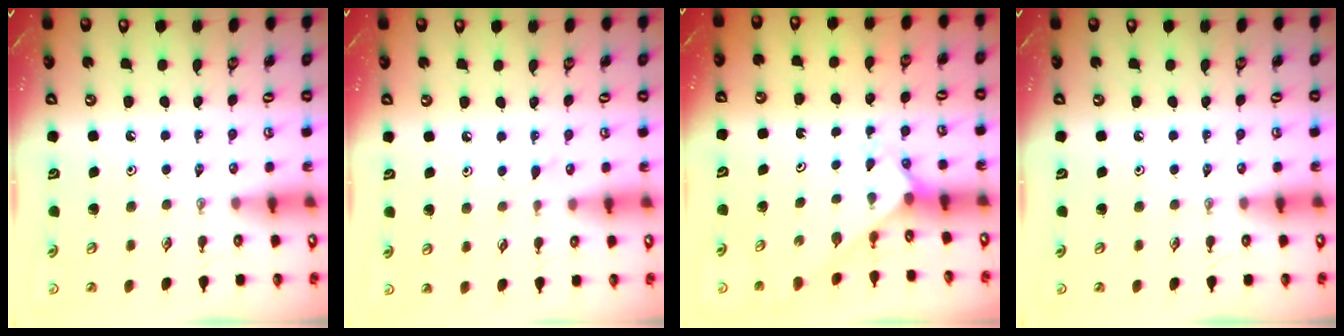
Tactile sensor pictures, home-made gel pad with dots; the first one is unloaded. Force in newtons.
{"total": 5.0, "press": 4.9, "slide": 0.6}
{"total": 2.2, "press": 2.2, "slide": 0.2}
{"total": 0.0}